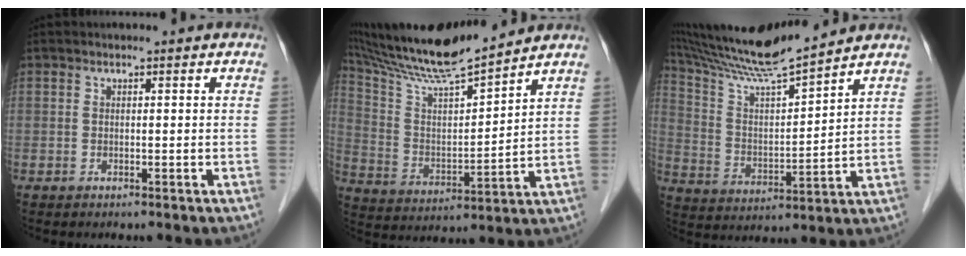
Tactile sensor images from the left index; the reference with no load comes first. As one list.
[{"total": 15.4, "force": [13.9, -0.1, 6.5], "torque": [-0.130, 0.006, 0.257]}, {"total": 13.7, "force": [12.7, -1.4, 5.0], "torque": [-0.107, 0.005, 0.233]}]